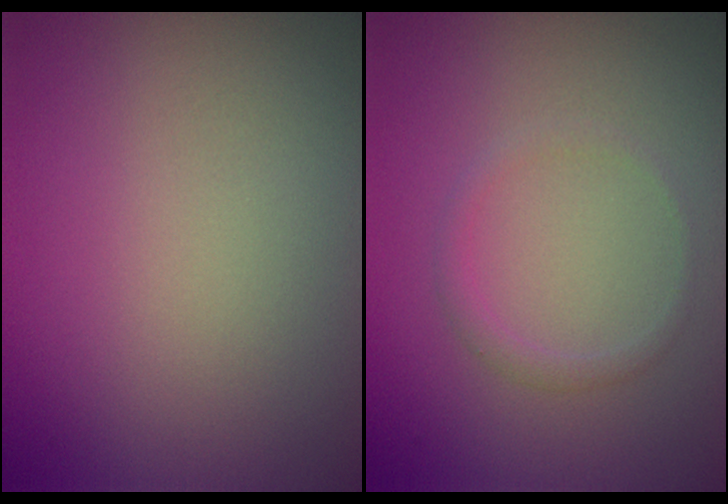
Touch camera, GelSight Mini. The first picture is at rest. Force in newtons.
{"total": 1.1, "press": 1.1, "slide": 0.1}